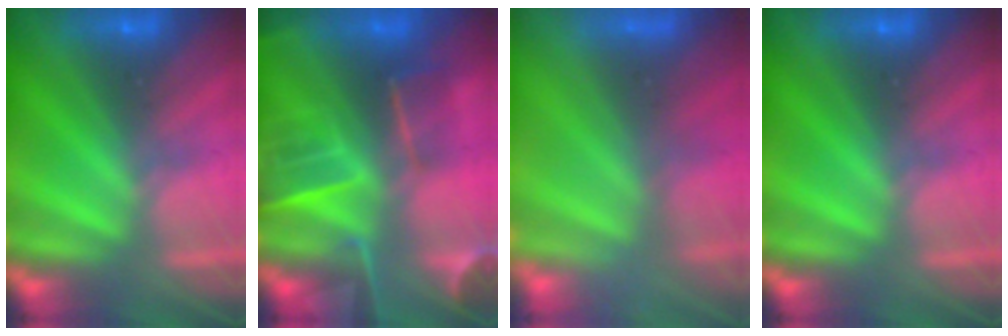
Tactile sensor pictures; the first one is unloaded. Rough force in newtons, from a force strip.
{"total": 9.8}
{"total": 6.9}
{"total": 0.0}